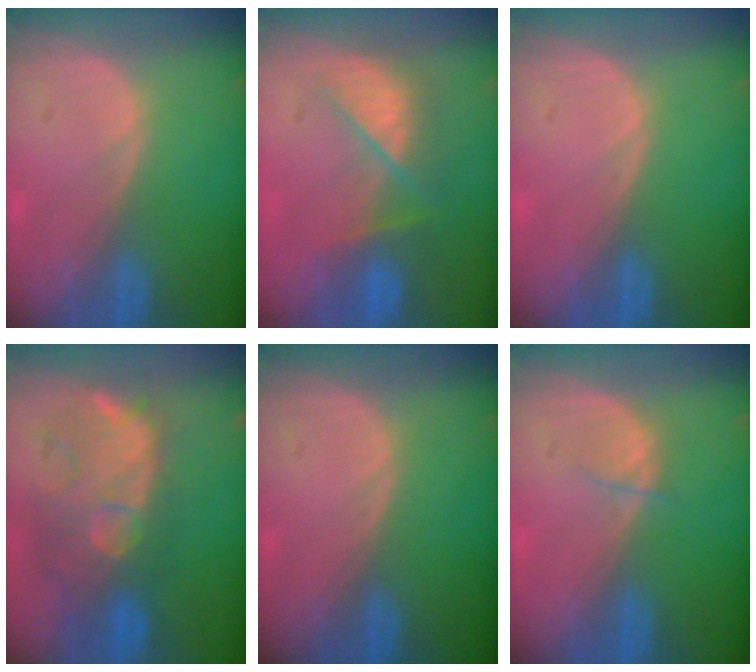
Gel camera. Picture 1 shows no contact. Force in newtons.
{"total": 7.1, "press": 7.0, "slide": 1.3}
{"total": 0.0}
{"total": 10.8, "press": 10.1, "slide": 3.8}
{"total": 0.0}
{"total": 1.6, "press": 1.5, "slide": 0.2}